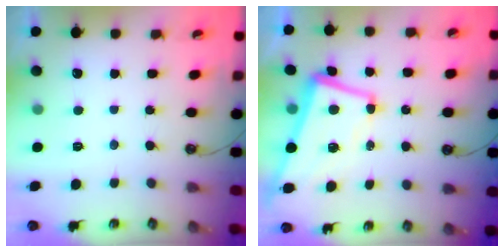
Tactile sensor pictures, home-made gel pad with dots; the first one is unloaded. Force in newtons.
{"total": 3.3, "press": 2.7, "slide": 1.9}